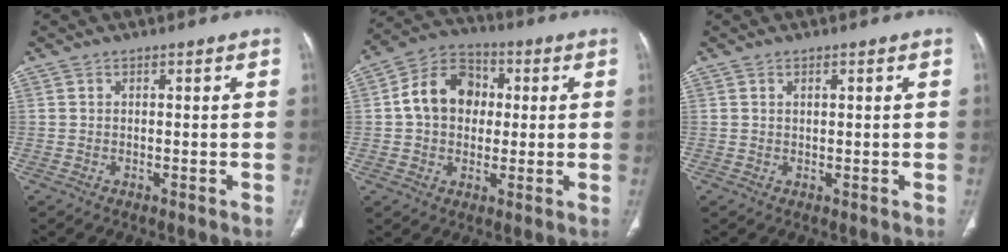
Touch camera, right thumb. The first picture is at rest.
{"total": 12.2, "force": [1.3, 9.6, 7.5], "torque": [-0.102, 0.023, 0.012]}
{"total": 0.9, "force": [0.4, 0.3, 0.8], "torque": [-0.014, 0.001, 0.008]}